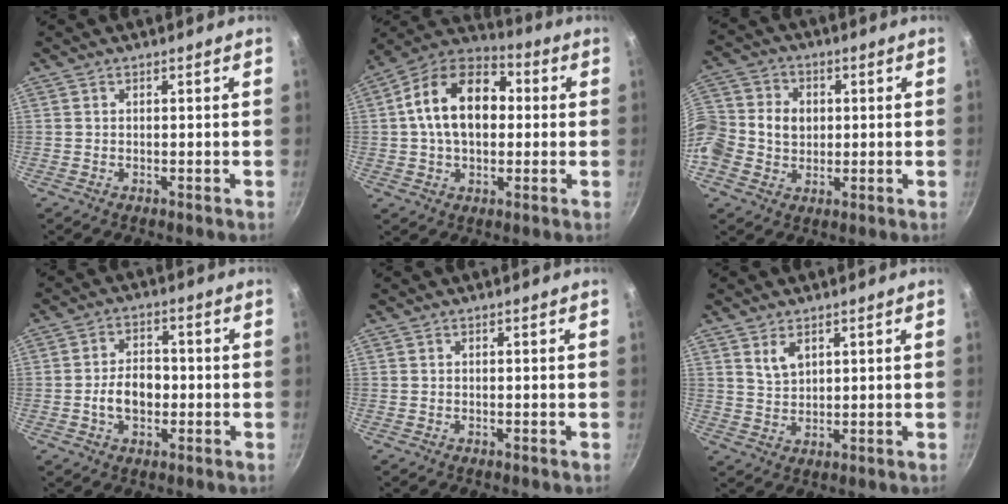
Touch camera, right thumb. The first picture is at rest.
{"total": 17.1, "force": [1.7, 11.4, 12.6], "torque": [-0.179, 0.032, 0.009]}
{"total": 17.1, "force": [-0.1, 14.6, 8.9], "torque": [-0.209, 0.041, -0.012]}
{"total": 7.4, "force": [-1.3, 5.0, 5.3], "torque": [-0.069, 0.017, -0.025]}
{"total": 0.0}
{"total": 4.1, "force": [2.2, 2.4, 2.6], "torque": [-0.040, -0.013, 0.046]}